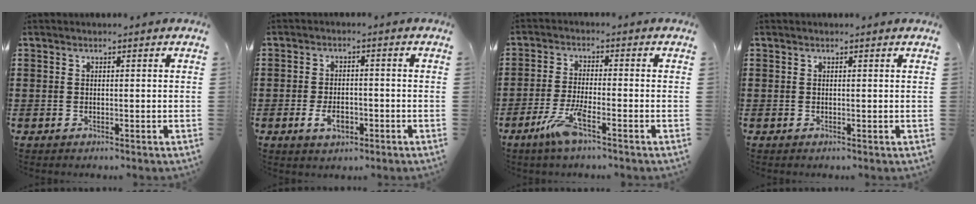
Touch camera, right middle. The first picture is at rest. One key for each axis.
{"total": 4.1, "fx": -1.7, "fy": 2.1, "fz": 3.1, "tx": -0.052, "ty": -0.003, "tz": -0.033}
{"total": 6.0, "fx": -3.4, "fy": 0.8, "fz": 4.9, "tx": -0.112, "ty": -0.014, "tz": -0.065}
{"total": 0.0}